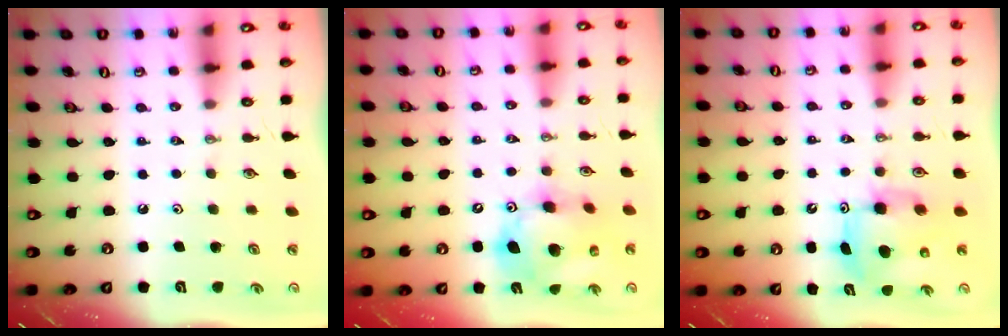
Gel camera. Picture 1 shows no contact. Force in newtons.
{"total": 15.6, "press": 15.4, "slide": 2.5}
{"total": 8.1, "press": 8.0, "slide": 0.6}